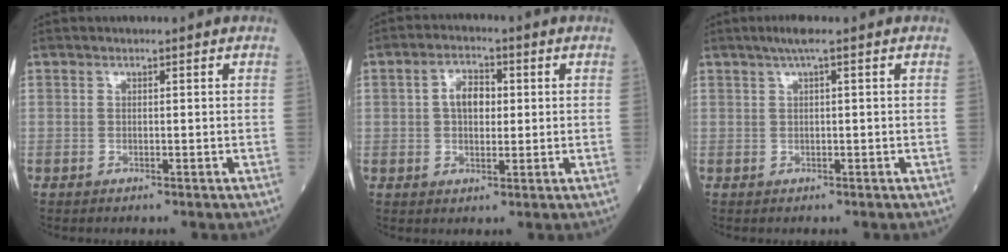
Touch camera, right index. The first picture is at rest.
{"total": 5.6, "force": [0.8, 3.3, 4.4], "torque": [-0.094, 0.016, 0.015]}
{"total": 2.9, "force": [1.5, 0.6, 2.5], "torque": [-0.055, 0.017, 0.029]}